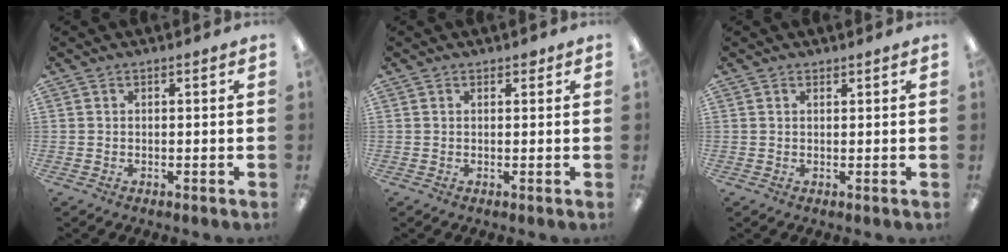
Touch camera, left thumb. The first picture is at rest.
{"total": 0.8, "force": [0.6, 0.4, 0.4], "torque": [0.000, -0.002, 0.009]}
{"total": 0.6, "force": [0.5, 0.2, 0.2], "torque": [-0.004, 0.000, 0.010]}